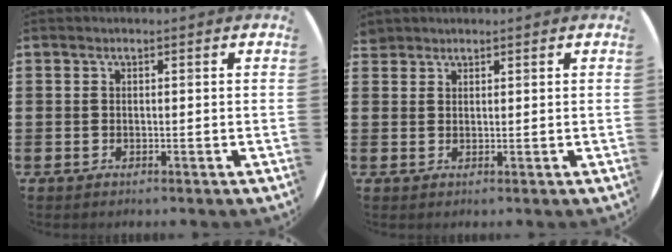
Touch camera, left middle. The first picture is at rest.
{"total": 1.3, "force": [1.3, 0.4, -0.1], "torque": [-0.001, 0.002, 0.025]}